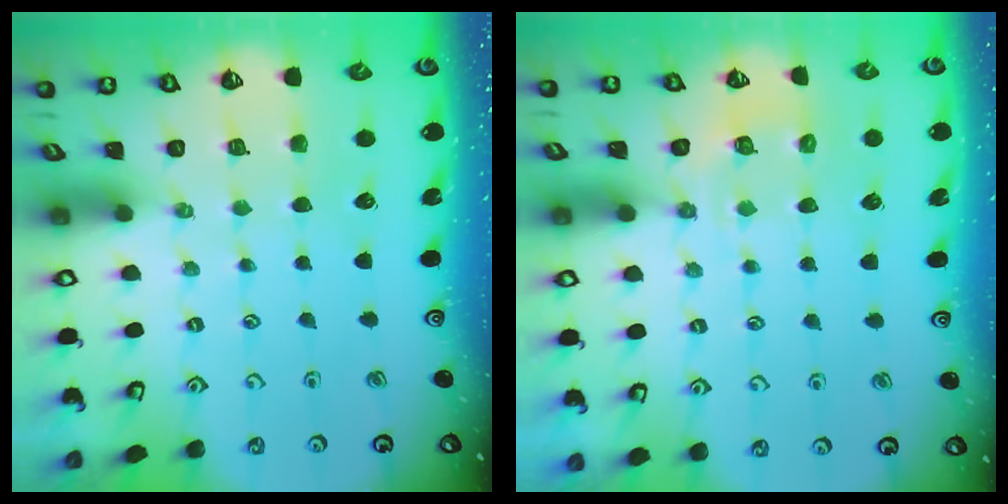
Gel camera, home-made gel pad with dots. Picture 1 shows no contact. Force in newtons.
{"total": 6.6, "press": 6.5, "slide": 1.3}